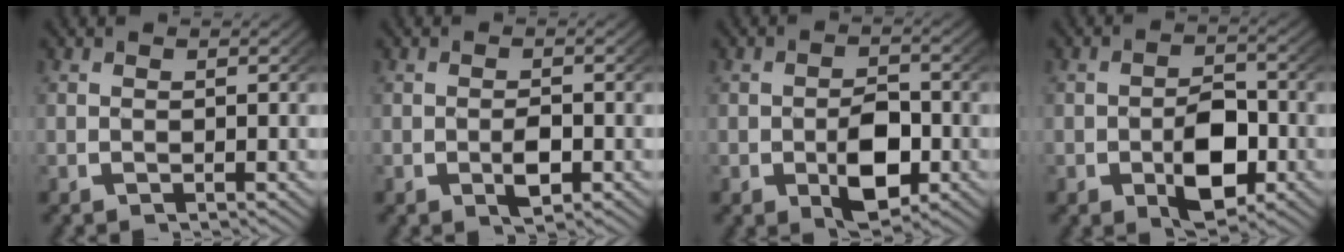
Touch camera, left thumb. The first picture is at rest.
{"total": 2.2, "force": [-0.5, 1.2, 1.7], "torque": [-0.028, -0.007, -0.005]}
{"total": 5.5, "force": [-1.1, 3.5, 4.1], "torque": [-0.078, -0.028, -0.005]}
{"total": 6.3, "force": [-1.3, 4.0, 4.6], "torque": [-0.084, -0.029, -0.007]}